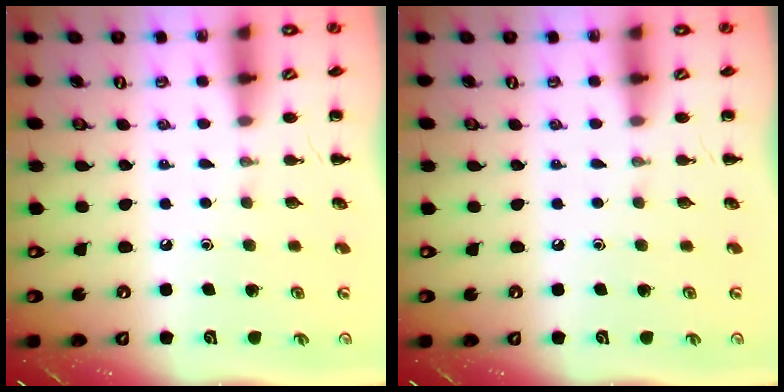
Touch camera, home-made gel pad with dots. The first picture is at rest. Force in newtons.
{"total": 0.0}